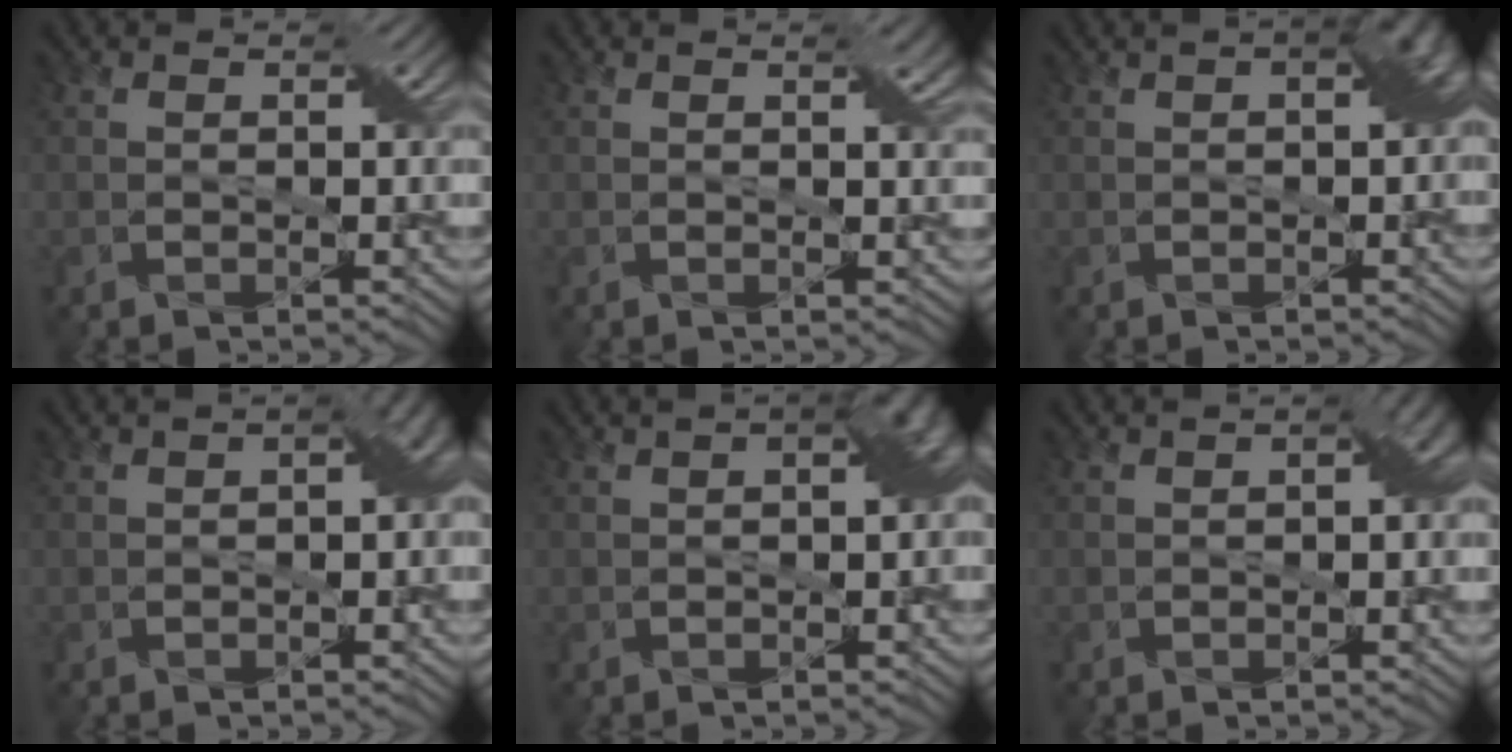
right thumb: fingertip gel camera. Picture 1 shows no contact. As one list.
[{"total": 1.5, "force": [0.9, 0.2, 1.2], "torque": [-0.018, 0.000, 0.015]}, {"total": 3.5, "force": [0.5, 1.4, 3.2], "torque": [-0.033, 0.014, 0.006]}, {"total": 3.1, "force": [-0.1, 1.6, 2.6], "torque": [-0.031, 0.003, -0.002]}, {"total": 3.9, "force": [0.4, 1.7, 3.5], "torque": [-0.038, 0.012, 0.006]}, {"total": 2.4, "force": [-0.2, 1.2, 2.1], "torque": [-0.028, 0.004, -0.003]}]